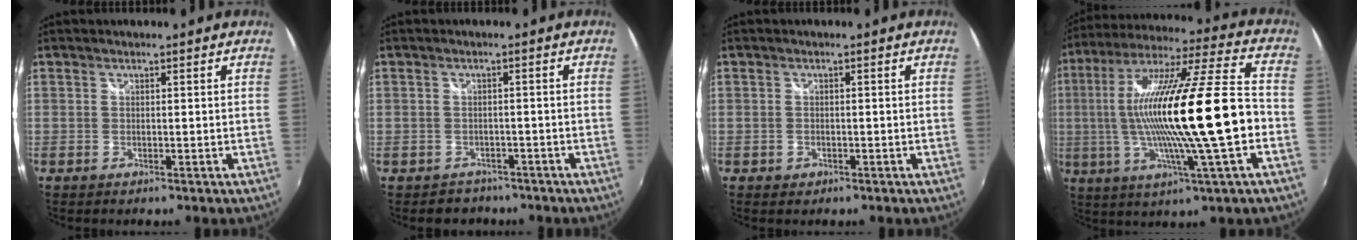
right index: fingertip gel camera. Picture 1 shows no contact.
{"total": 3.9, "force": [-2.7, 2.8, -0.2], "torque": [0.000, 0.016, -0.039]}
{"total": 1.7, "force": [-0.8, 1.4, 0.5], "torque": [-0.011, -0.003, -0.011]}
{"total": 22.8, "force": [-2.4, 1.2, 22.7], "torque": [-0.399, -0.011, -0.040]}